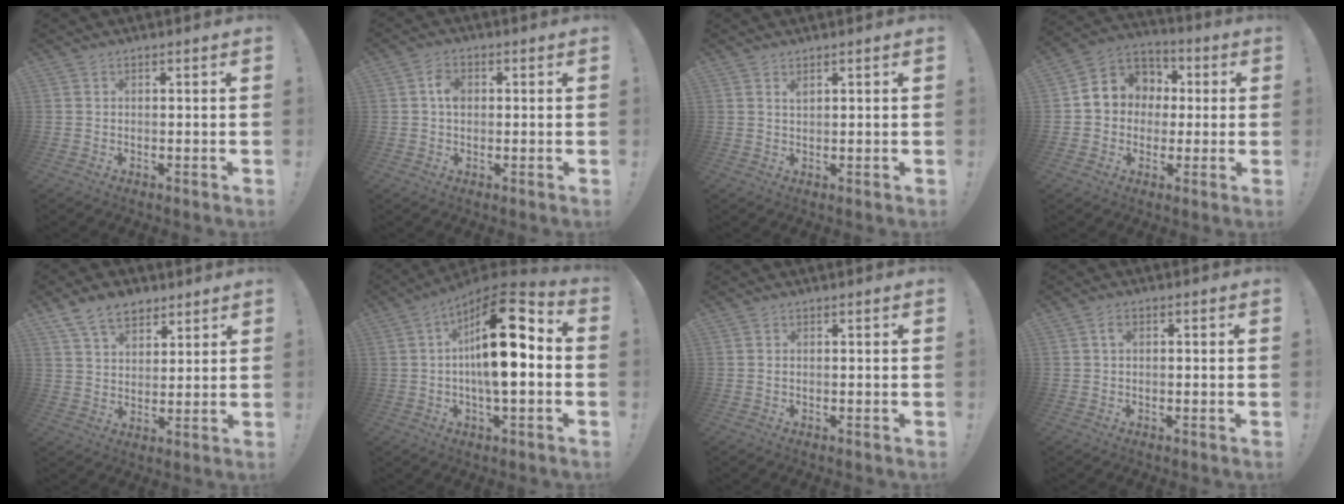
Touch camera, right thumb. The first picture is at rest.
{"total": 4.1, "force": [0.5, 2.9, 2.9], "torque": [-0.045, 0.005, 0.007]}
{"total": 1.2, "force": [1.0, 0.1, 0.7], "torque": [0.003, -0.007, 0.015]}
{"total": 9.3, "force": [0.7, 8.8, 3.1], "torque": [-0.034, 0.002, 0.021]}
{"total": 10.0, "force": [6.6, 6.0, 4.5], "torque": [-0.082, -0.025, 0.129]}
{"total": 19.3, "force": [1.9, 6.9, 17.9], "torque": [-0.279, -0.004, 0.023]}
{"total": 0.0}
{"total": 1.6, "force": [0.0, 1.1, 1.2], "torque": [-0.015, 0.004, -0.003]}